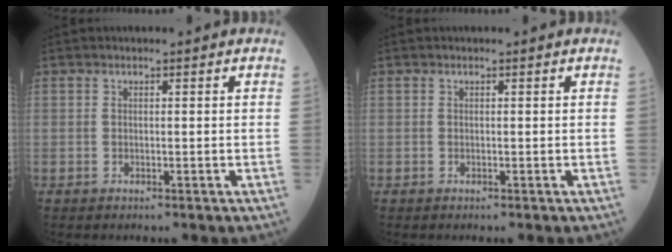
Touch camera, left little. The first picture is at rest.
{"total": 0.0}